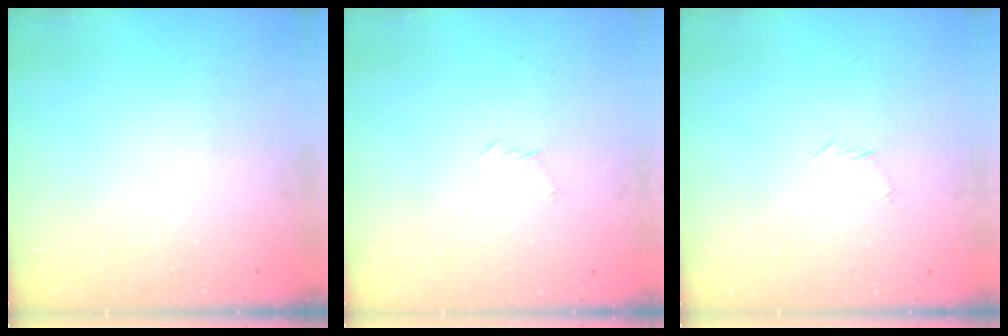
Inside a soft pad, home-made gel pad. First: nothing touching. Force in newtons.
{"total": 3.6, "press": 3.5, "slide": 1.0}
{"total": 3.7, "press": 3.6, "slide": 1.1}